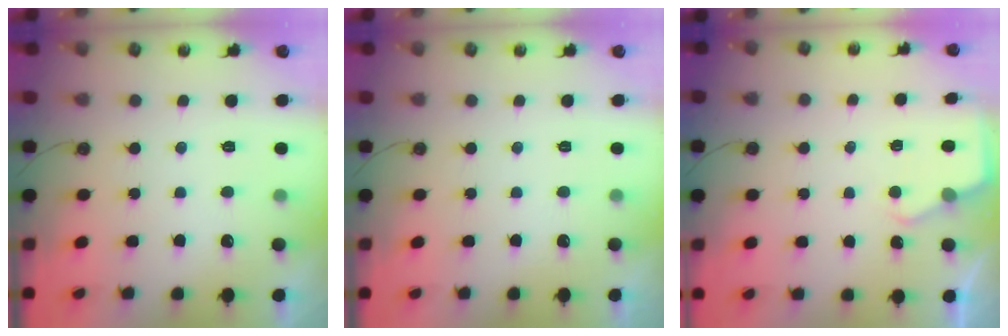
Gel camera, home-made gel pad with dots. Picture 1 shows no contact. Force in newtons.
{"total": 0.0}
{"total": 3.3, "press": 3.3, "slide": 0.5}